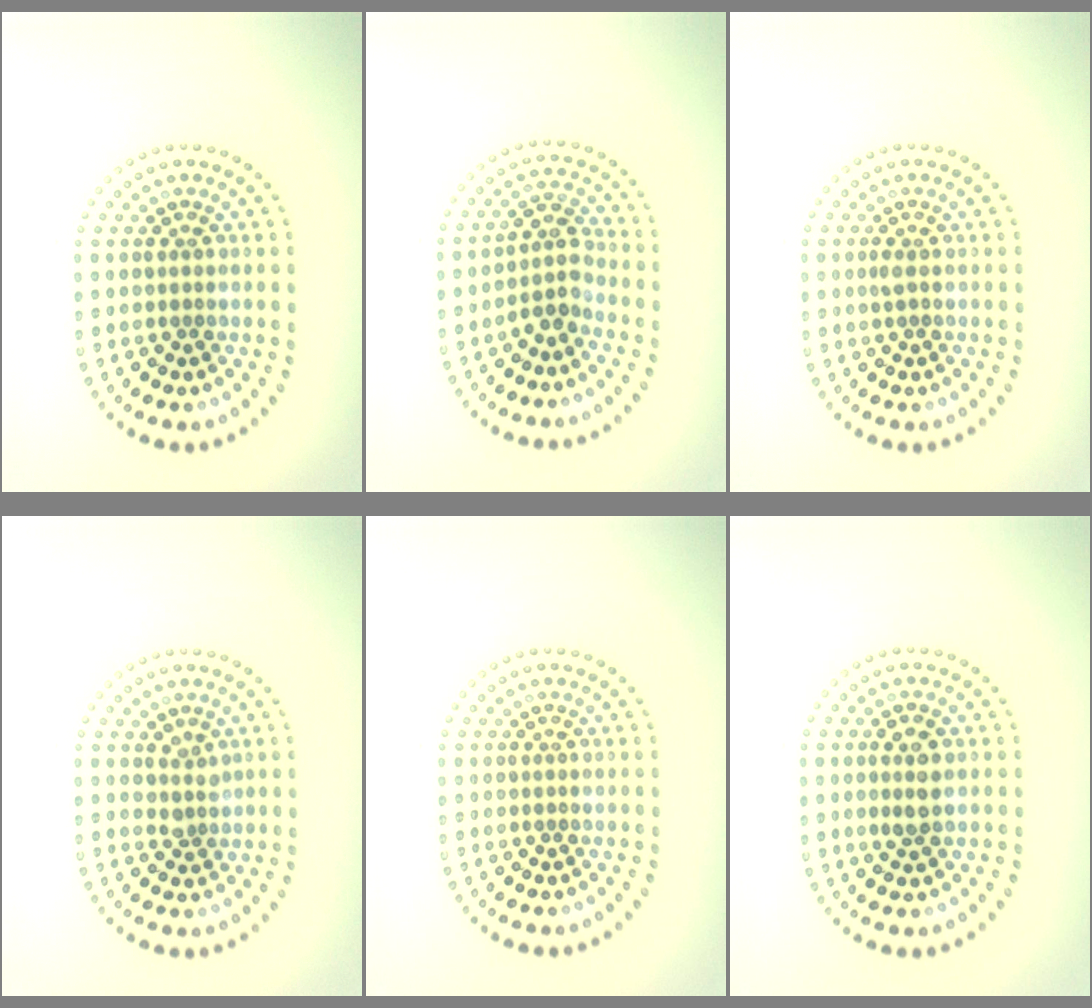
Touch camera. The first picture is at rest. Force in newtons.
{"total": 2.6, "press": 2.0, "slide": 1.6}
{"total": 0.5, "press": 0.5, "slide": 0.3}
{"total": 1.4, "press": 1.2, "slide": 0.8}
{"total": 0.0}
{"total": 2.1, "press": 2.1, "slide": 0.4}